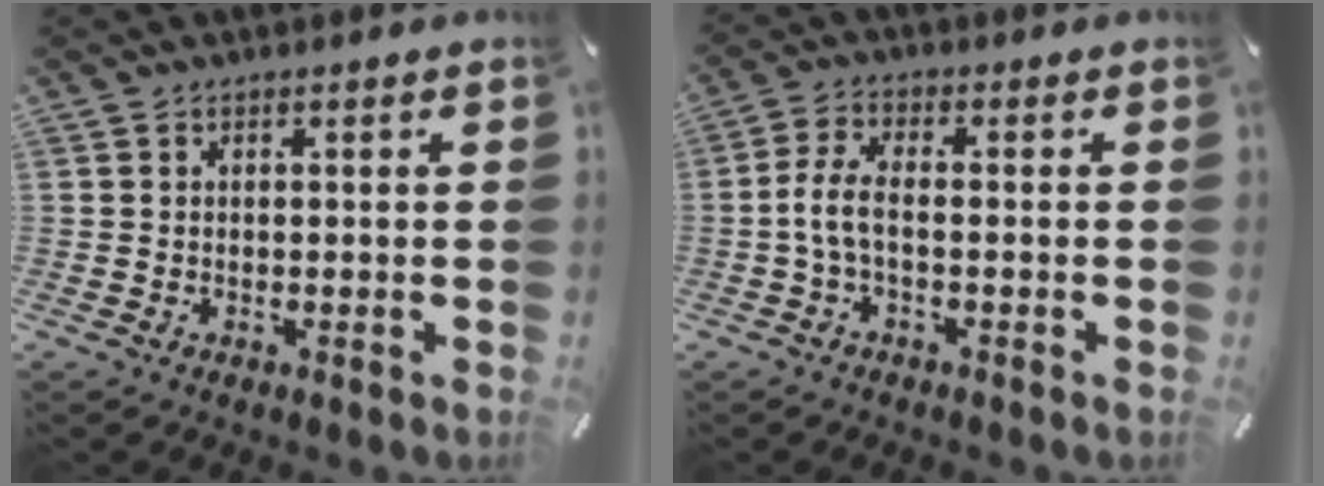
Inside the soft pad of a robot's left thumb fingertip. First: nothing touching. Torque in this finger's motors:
{"motor_torque": [-0.41, 0.67, 0.32, -0.23, 0.26]}